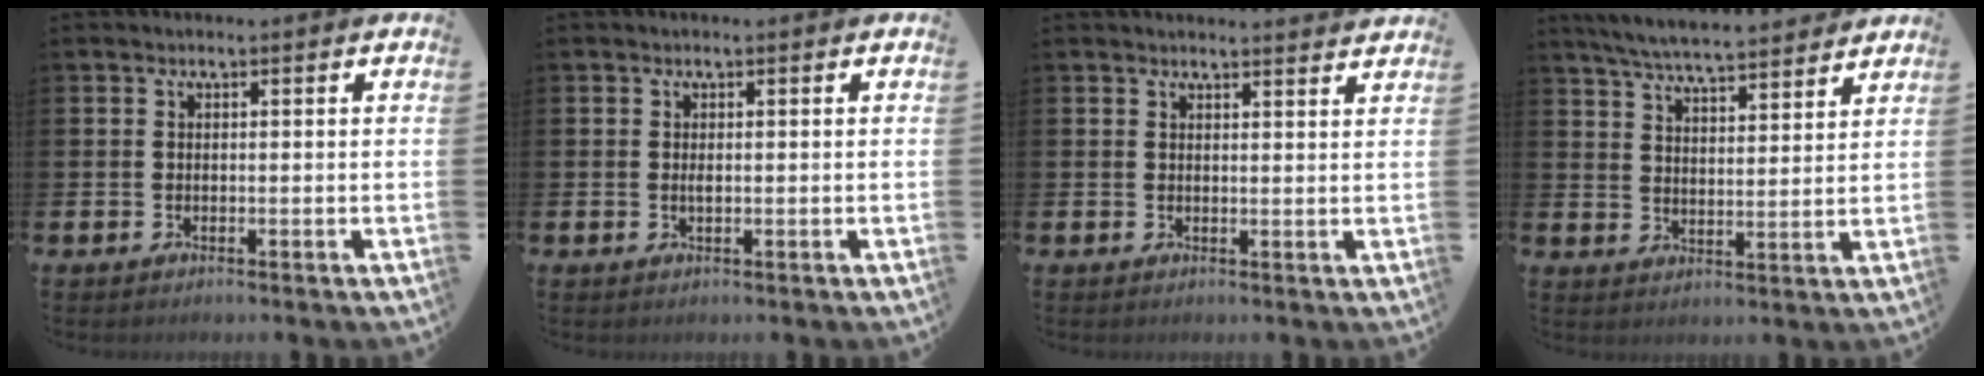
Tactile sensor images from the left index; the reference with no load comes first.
{"total": 0.7, "force": [0.1, 0.2, 0.7], "torque": [-0.011, 0.000, 0.000]}
{"total": 2.0, "force": [2.0, 0.0, -0.1], "torque": [0.009, -0.017, 0.034]}
{"total": 6.2, "force": [6.1, 0.3, 1.3], "torque": [-0.050, -0.034, 0.108]}